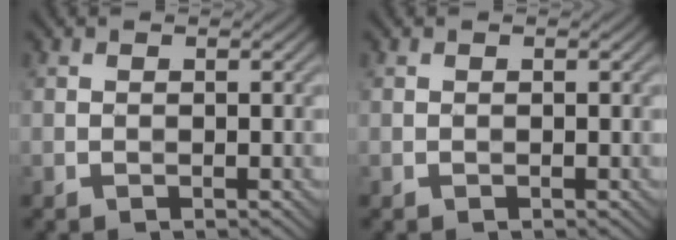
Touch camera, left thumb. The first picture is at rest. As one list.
[{"total": 0.0}]